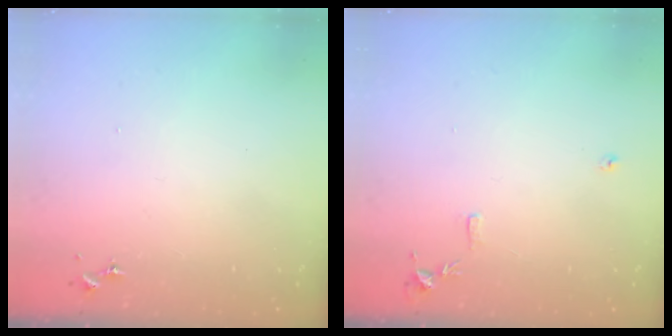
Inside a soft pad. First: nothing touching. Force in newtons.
{"total": 7.8, "press": 7.8, "slide": 0.8}